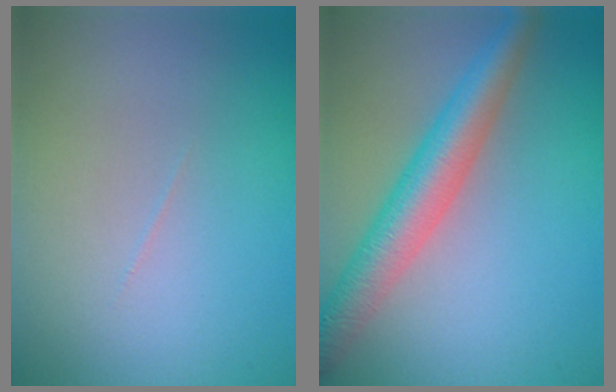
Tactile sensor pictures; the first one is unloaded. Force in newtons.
{"total": 5.6, "press": 5.6, "slide": 0.1}